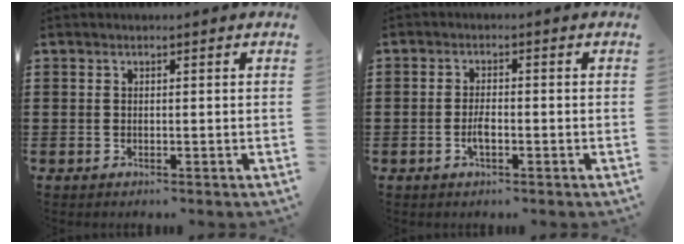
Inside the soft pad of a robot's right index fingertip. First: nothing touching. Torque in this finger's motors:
{"motor_torque": [1.94, 0.20, 0.13, 0.05]}